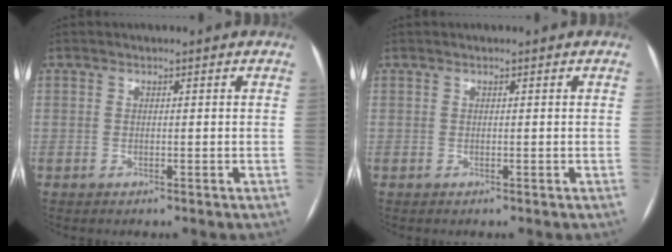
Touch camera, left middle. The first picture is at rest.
{"total": 0.0}